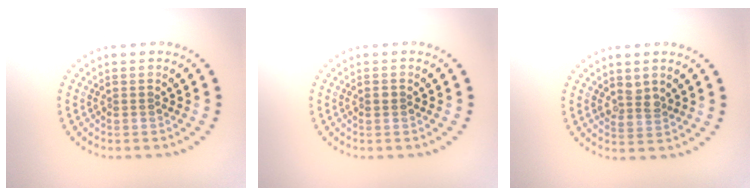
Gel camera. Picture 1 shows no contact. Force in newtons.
{"total": 0.9, "press": 0.9, "slide": 0.0}
{"total": 1.8, "press": 1.6, "slide": 0.7}